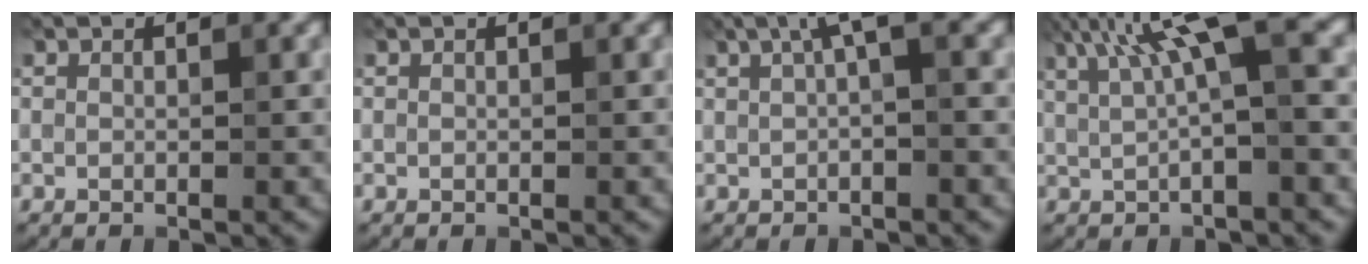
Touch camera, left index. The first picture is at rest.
{"total": 0.0}
{"total": 3.0, "force": [0.9, 0.4, 2.8], "torque": [-0.048, 0.011, 0.016]}
{"total": 7.3, "force": [2.9, 1.4, 6.6], "torque": [-0.112, 0.022, 0.052]}